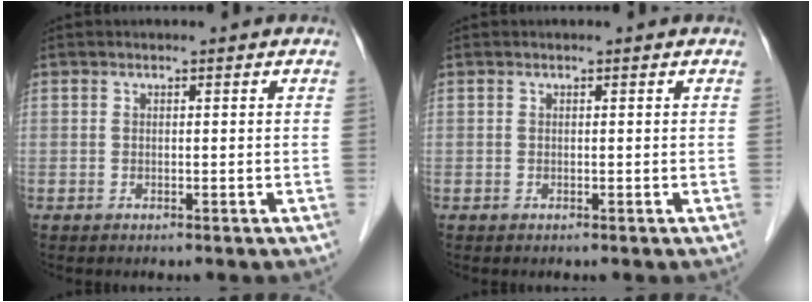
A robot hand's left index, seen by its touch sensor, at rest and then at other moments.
{"total": 0.0}